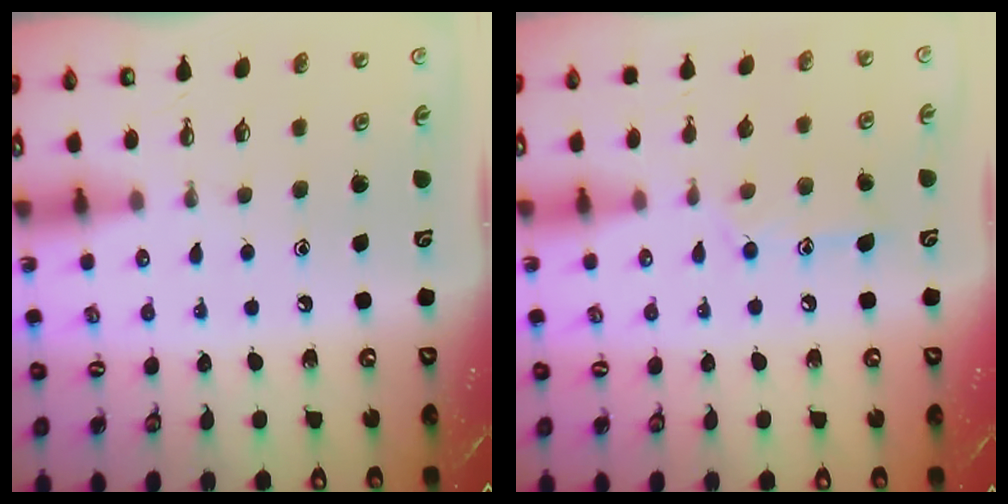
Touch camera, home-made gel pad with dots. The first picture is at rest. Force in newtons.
{"total": 10.3, "press": 10.3, "slide": 0.8}